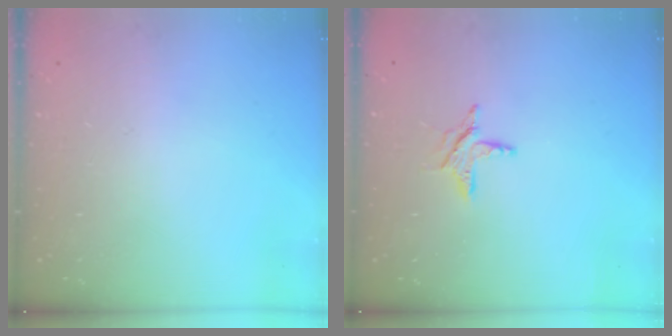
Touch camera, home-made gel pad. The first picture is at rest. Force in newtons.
{"total": 6.0, "press": 6.0, "slide": 0.3}